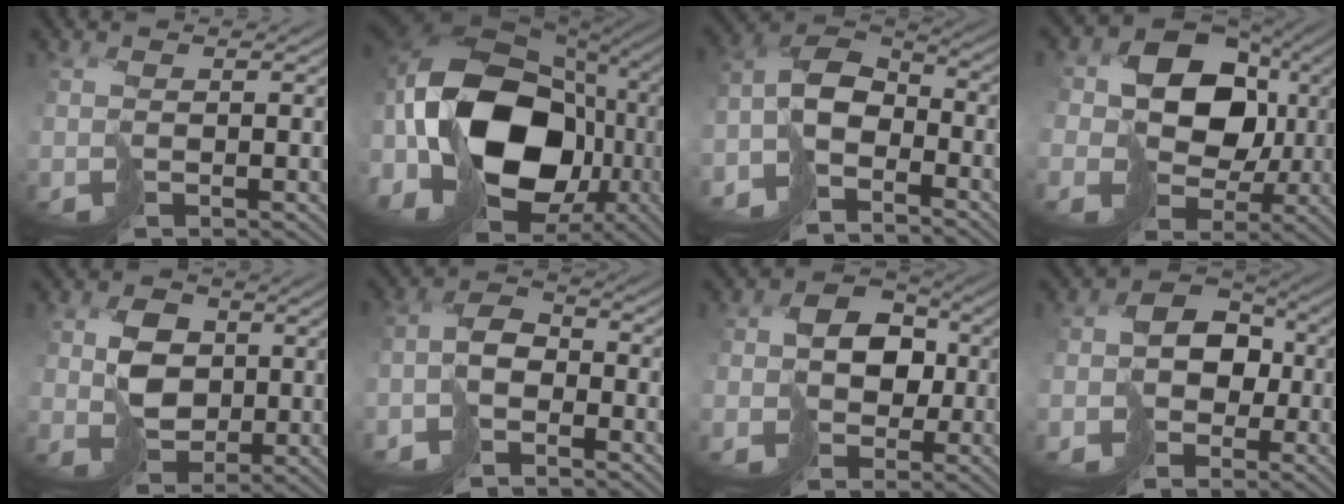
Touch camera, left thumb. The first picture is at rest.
{"total": 20.0, "force": [-1.1, 14.0, 14.3], "torque": [-0.338, -0.007, -0.013]}
{"total": 8.0, "force": [-5.6, 4.1, 3.9], "torque": [-0.065, 0.001, -0.118]}
{"total": 11.7, "force": [1.8, 9.8, 6.0], "torque": [-0.105, -0.006, 0.024]}
{"total": 4.5, "force": [0.7, 3.9, 2.2], "torque": [-0.040, 0.008, 0.012]}
{"total": 4.8, "force": [-4.0, 2.1, 1.7], "torque": [-0.023, 0.006, -0.088]}
{"total": 5.6, "force": [-1.2, 4.9, 2.3], "torque": [-0.012, 0.000, -0.037]}
{"total": 5.8, "force": [-2.5, 4.7, 2.2], "torque": [-0.020, 0.000, -0.056]}